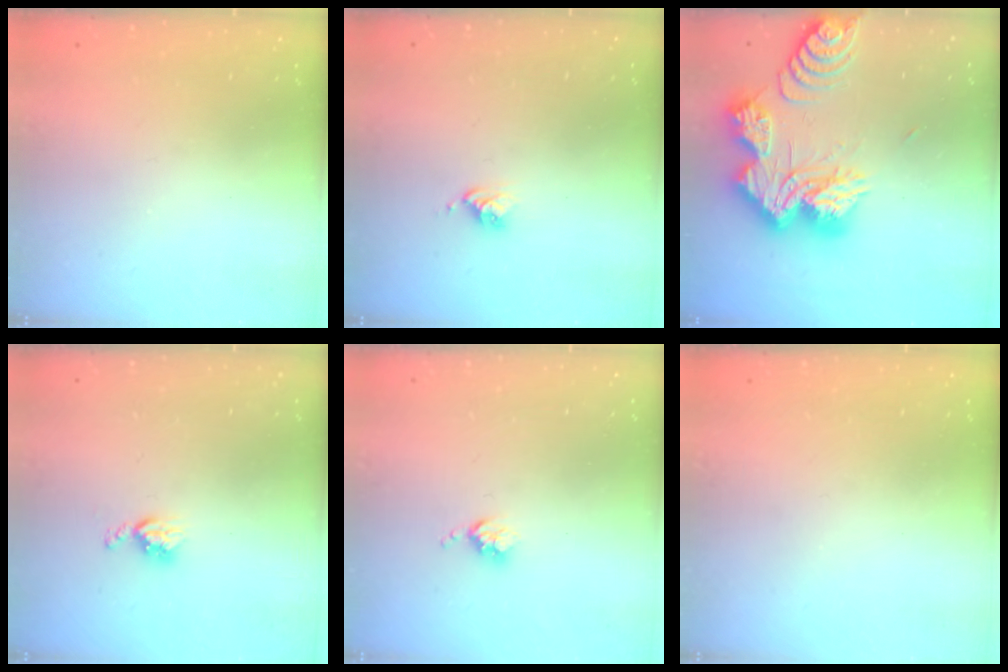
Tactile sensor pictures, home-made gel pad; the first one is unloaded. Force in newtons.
{"total": 3.7, "press": 3.7, "slide": 0.6}
{"total": 22.4, "press": 22.3, "slide": 1.9}
{"total": 5.1, "press": 5.1, "slide": 0.7}
{"total": 3.6, "press": 3.6, "slide": 0.4}
{"total": 0.0}